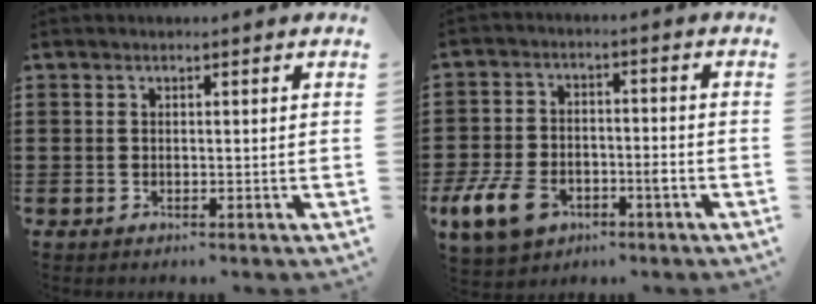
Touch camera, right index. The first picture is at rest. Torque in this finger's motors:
{"motor_torque": [2.14, 0.00, 0.27, 0.19]}